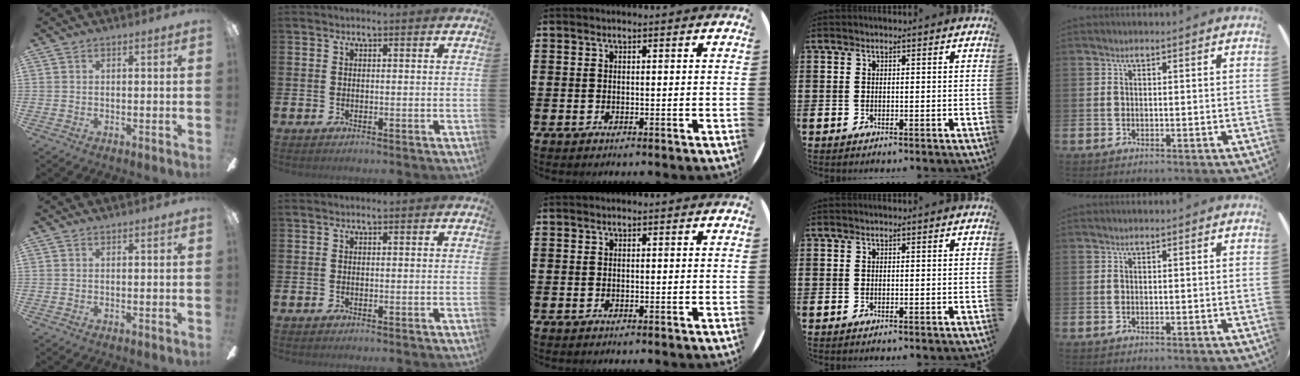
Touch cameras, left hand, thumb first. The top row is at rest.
{}